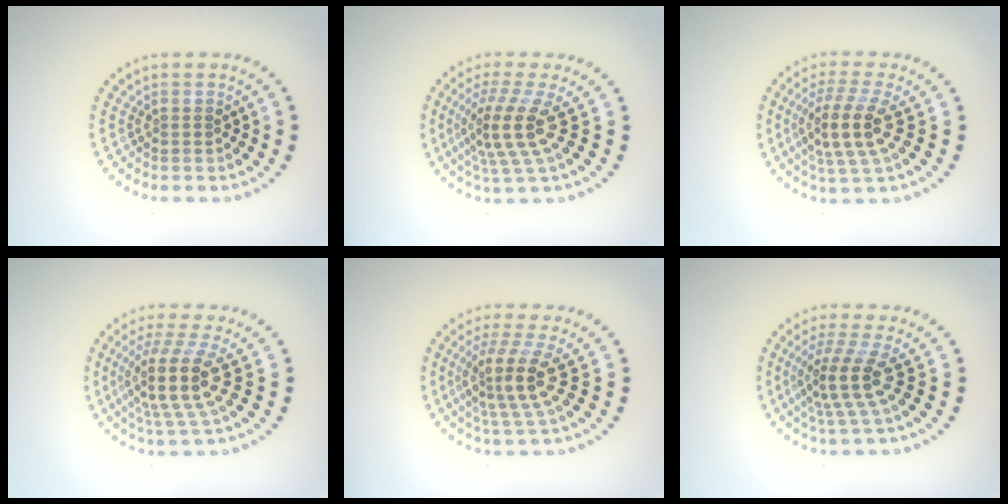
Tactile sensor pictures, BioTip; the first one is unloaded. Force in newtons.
{"total": 4.5, "press": 3.3, "slide": 3.1}
{"total": 4.4, "press": 3.7, "slide": 2.3}
{"total": 5.0, "press": 3.7, "slide": 3.3}
{"total": 4.3, "press": 3.2, "slide": 2.8}
{"total": 4.0, "press": 2.8, "slide": 2.9}